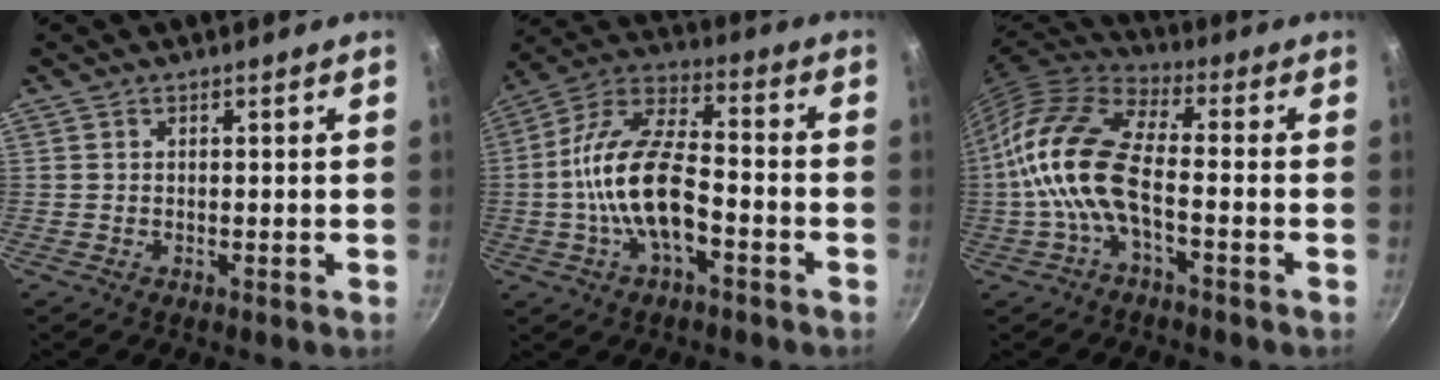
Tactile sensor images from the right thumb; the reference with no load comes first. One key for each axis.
{"total": 16.1, "fx": -4.1, "fy": 7.5, "fz": 13.7, "tx": -0.244, "ty": 0.047, "tz": -0.090}
{"total": 14.7, "fx": -3.1, "fy": 6.6, "fz": 12.8, "tx": -0.258, "ty": 0.036, "tz": -0.078}